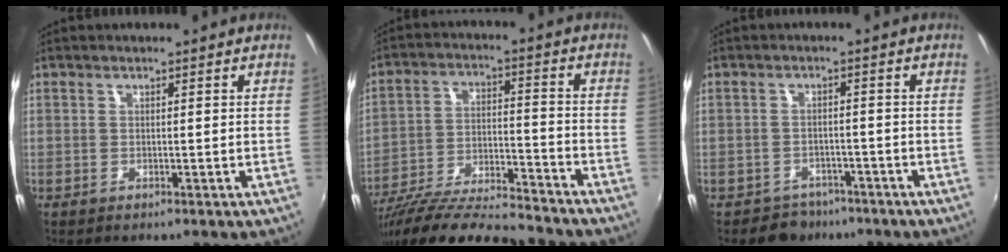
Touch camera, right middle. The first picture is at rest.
{"total": 19.3, "force": [-16.8, 2.2, 9.1], "torque": [-0.174, -0.038, -0.281]}
{"total": 5.0, "force": [-3.8, 3.2, 0.0], "torque": [-0.013, 0.009, -0.060]}